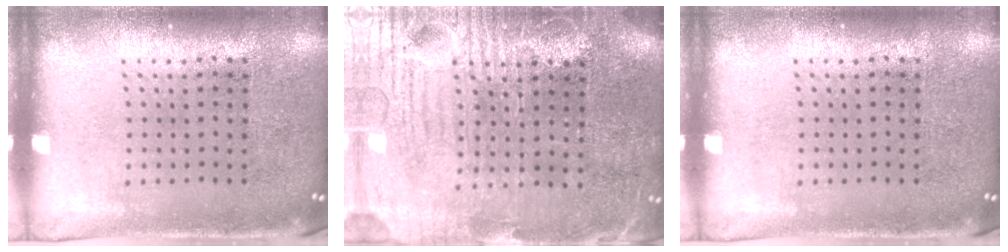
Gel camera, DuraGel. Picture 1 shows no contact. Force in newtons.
{"total": 4.0, "press": 3.6, "slide": 1.6}
{"total": 0.0}